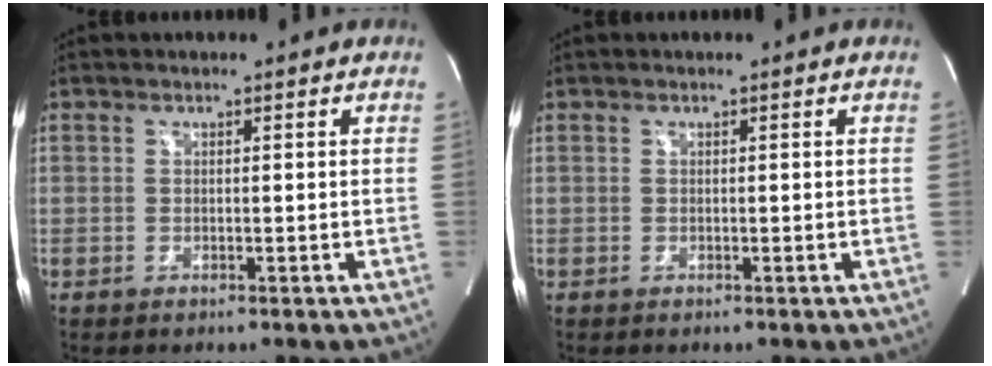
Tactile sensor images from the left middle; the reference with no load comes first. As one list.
[{"total": 0.0}]